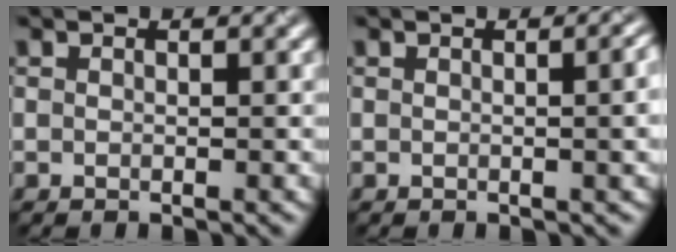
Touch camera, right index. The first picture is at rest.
{"total": 4.4, "force": [0.3, 1.9, 3.9], "torque": [-0.003, 0.025, 0.002]}